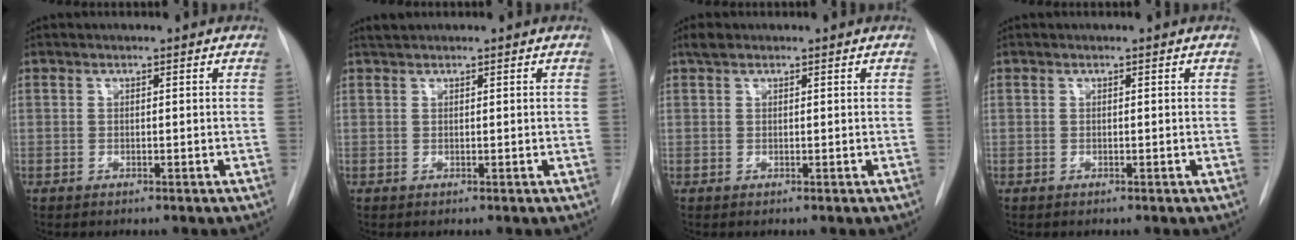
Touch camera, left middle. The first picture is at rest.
{"total": 0.9, "force": [0.9, 0.0, 0.2], "torque": [-0.010, 0.009, 0.021]}
{"total": 1.8, "force": [1.4, 0.8, 0.8], "torque": [-0.020, 0.011, 0.026]}
{"total": 0.0}